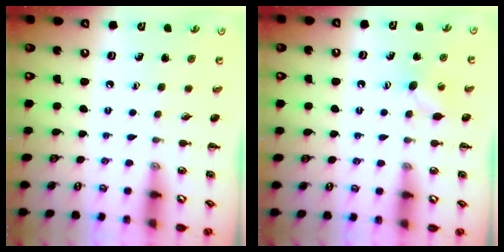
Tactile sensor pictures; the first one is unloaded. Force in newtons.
{"total": 4.9, "press": 4.8, "slide": 1.0}